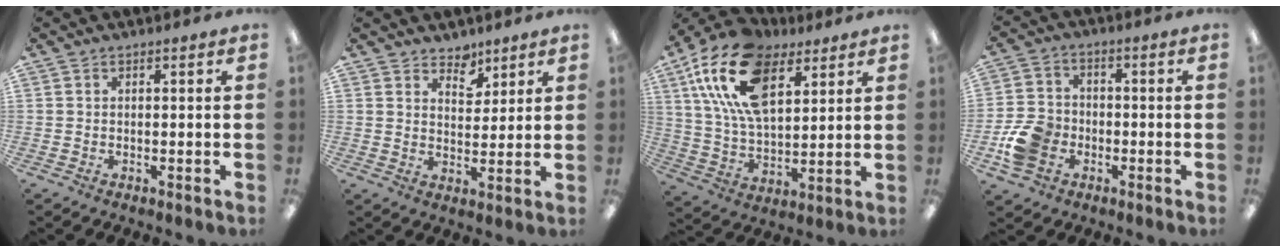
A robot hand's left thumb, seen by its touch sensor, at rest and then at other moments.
{"total": 5.3, "force": [4.4, 2.7, 0.7], "torque": [0.002, -0.030, 0.078]}
{"total": 21.1, "force": [10.9, 11.6, 13.8], "torque": [-0.285, -0.027, 0.194]}
{"total": 9.4, "force": [-3.3, 7.5, 4.7], "torque": [-0.107, 0.025, -0.057]}